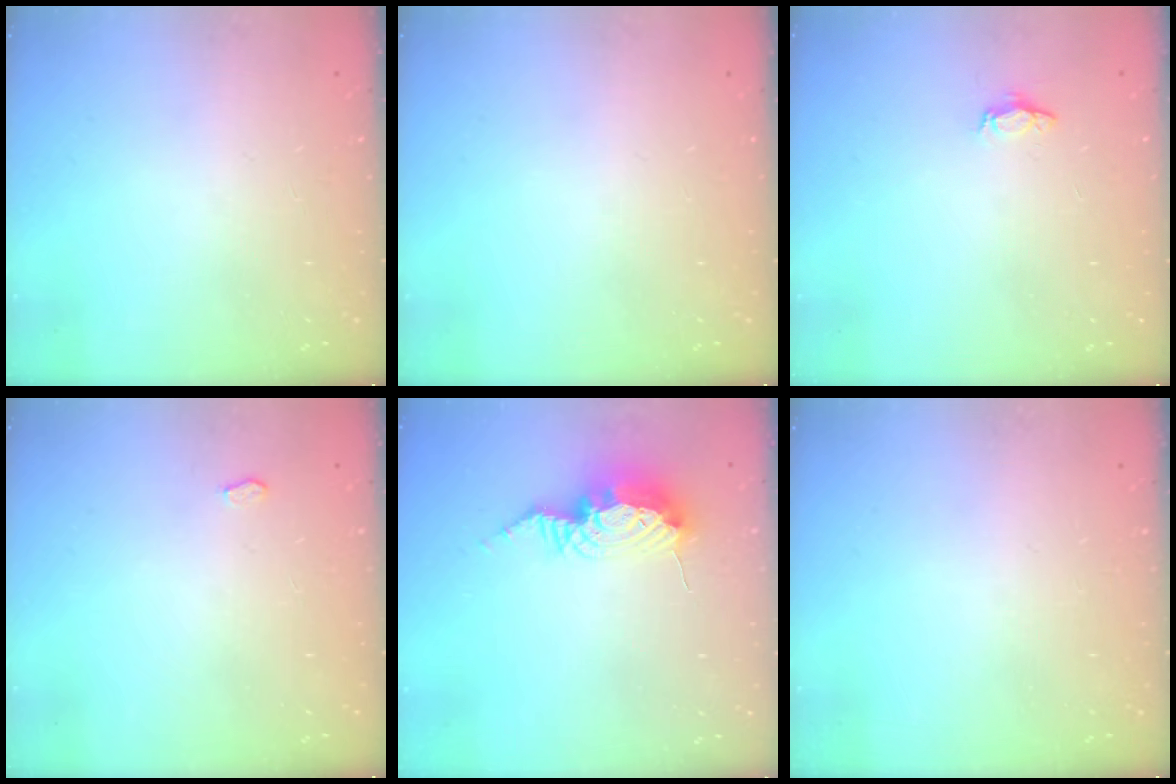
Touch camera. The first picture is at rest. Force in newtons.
{"total": 0.0}
{"total": 3.5, "press": 3.4, "slide": 0.4}
{"total": 2.3, "press": 2.3, "slide": 0.3}
{"total": 11.0, "press": 11.0, "slide": 1.2}
{"total": 0.0}